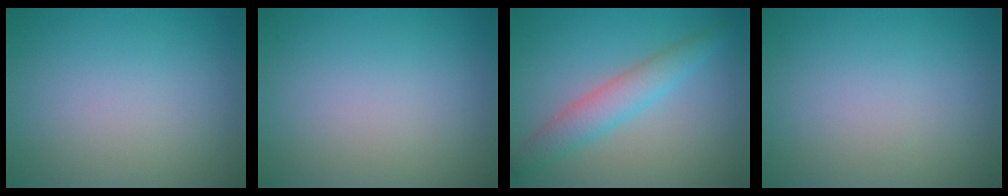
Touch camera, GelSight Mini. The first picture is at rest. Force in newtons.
{"total": 0.0}
{"total": 3.6, "press": 3.6, "slide": 0.1}
{"total": 0.0}